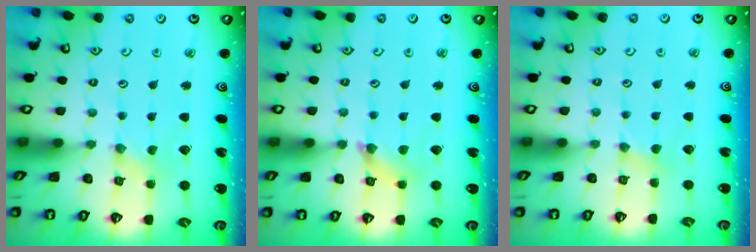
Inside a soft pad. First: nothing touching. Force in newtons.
{"total": 2.9, "press": 2.9, "slide": 0.4}
{"total": 2.3, "press": 2.3, "slide": 0.4}